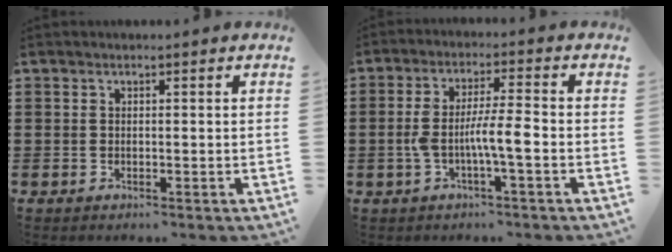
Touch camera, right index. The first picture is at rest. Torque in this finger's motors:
{"motor_torque": [1.44, -0.10, 0.82, 0.21]}